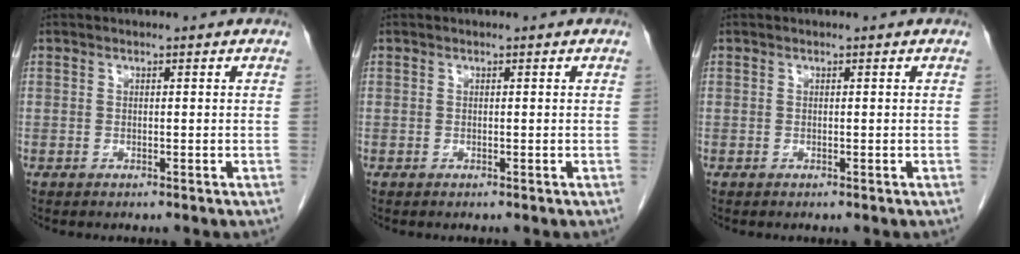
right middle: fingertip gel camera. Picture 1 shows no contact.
{"total": 0.0}
{"total": 0.0}